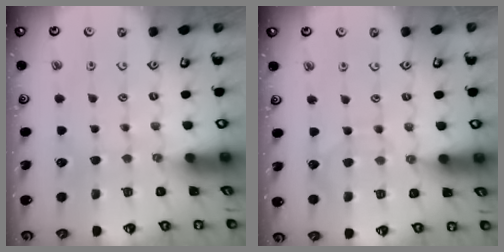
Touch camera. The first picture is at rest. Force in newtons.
{"total": 5.1, "press": 5.1, "slide": 0.2}